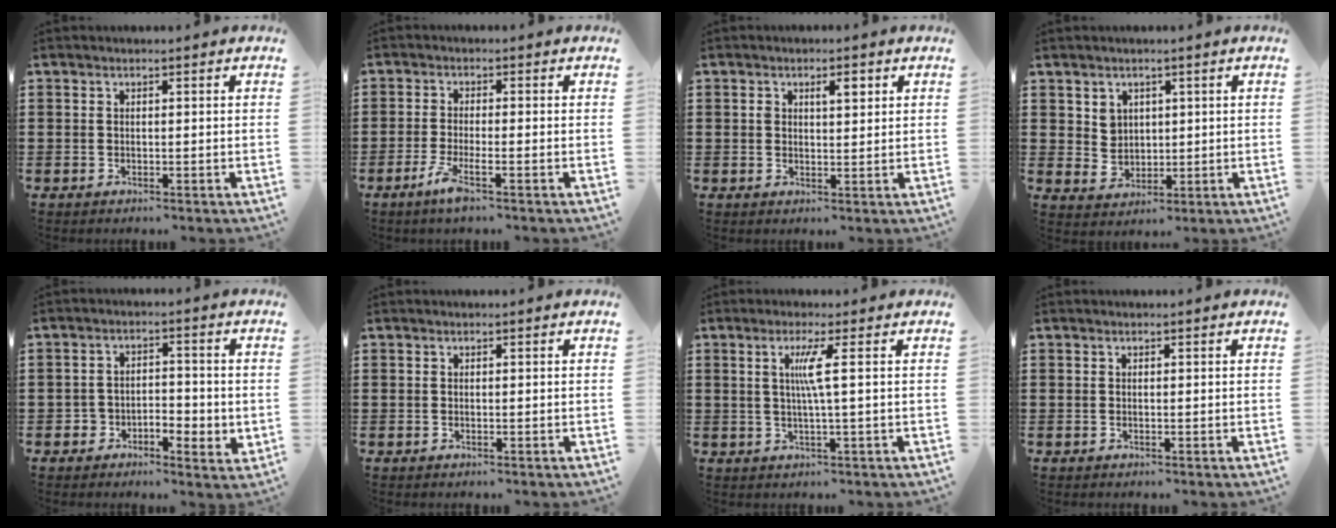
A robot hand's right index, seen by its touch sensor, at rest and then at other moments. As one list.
[{"total": 3.5, "force": [-2.1, 0.0, 2.8], "torque": [-0.067, -0.016, -0.043]}, {"total": 2.7, "force": [1.0, 1.2, 2.2], "torque": [-0.037, 0.004, 0.013]}, {"total": 3.6, "force": [1.8, 3.0, 0.8], "torque": [-0.029, 0.007, 0.033]}, {"total": 2.9, "force": [-1.5, 2.1, 1.2], "torque": [-0.031, 0.006, -0.033]}, {"total": 0.0}, {"total": 4.1, "force": [0.6, -0.7, 4.0], "torque": [-0.077, -0.008, 0.005]}, {"total": 0.0}]